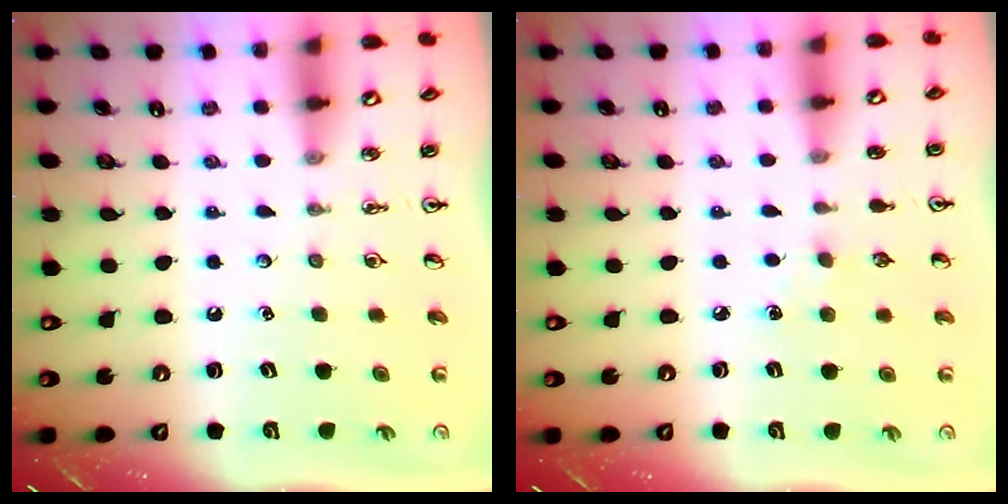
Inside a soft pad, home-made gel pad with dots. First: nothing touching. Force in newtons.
{"total": 2.8, "press": 2.8, "slide": 0.4}